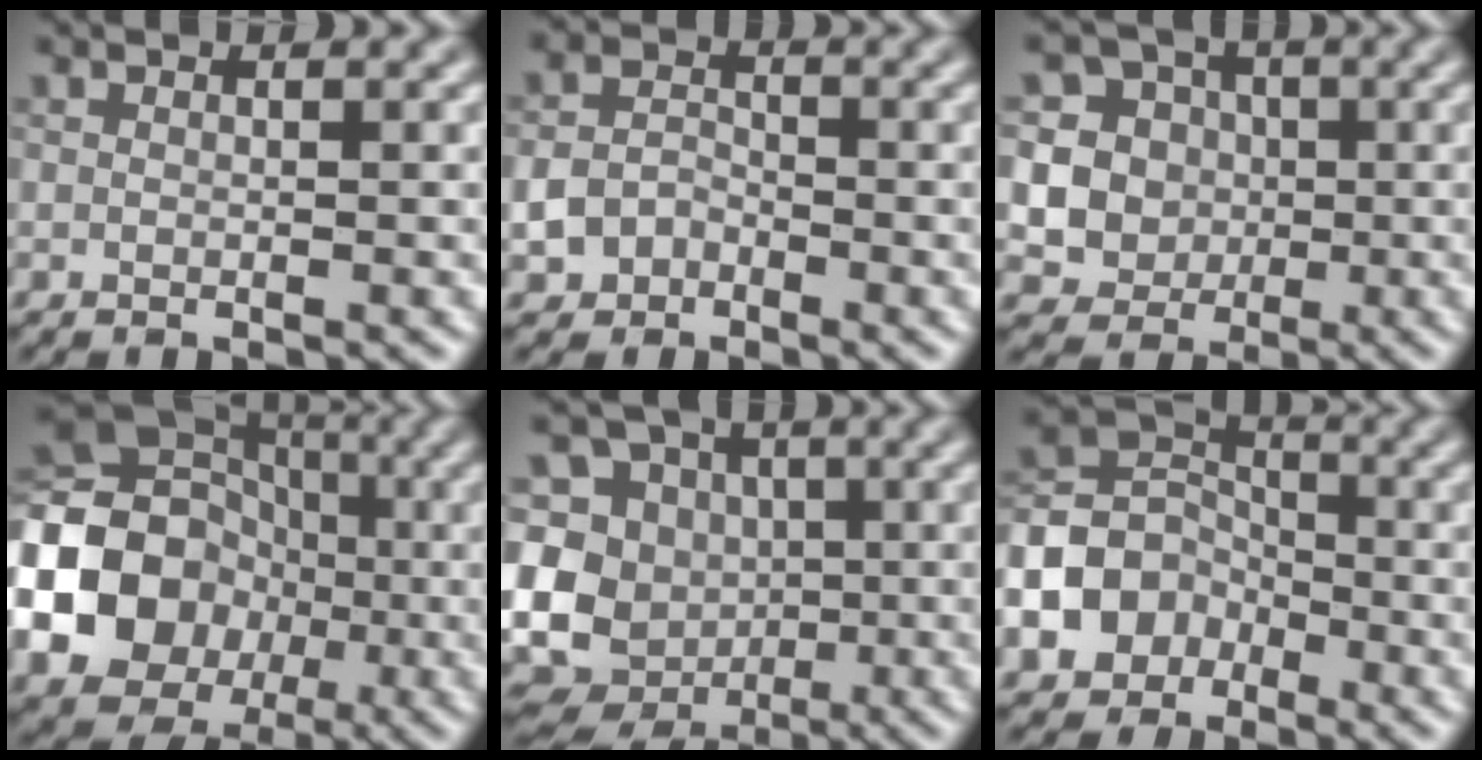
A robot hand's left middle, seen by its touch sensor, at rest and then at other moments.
{"total": 2.6, "force": [-1.2, 2.0, 1.1], "torque": [-0.020, 0.003, -0.027]}
{"total": 8.8, "force": [0.9, 8.4, 2.5], "torque": [-0.068, 0.022, 0.017]}
{"total": 15.8, "force": [-3.1, 13.5, 7.7], "torque": [-0.175, -0.007, -0.086]}
{"total": 15.6, "force": [-2.9, 14.2, 5.8], "torque": [-0.139, 0.001, -0.063]}
{"total": 6.4, "force": [-3.0, 5.0, 2.7], "torque": [-0.046, 0.009, -0.071]}